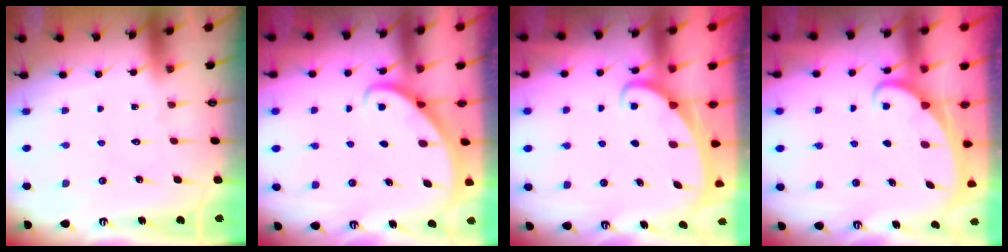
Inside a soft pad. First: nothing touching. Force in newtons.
{"total": 2.8, "press": 2.8, "slide": 0.2}
{"total": 2.3, "press": 2.3, "slide": 0.3}
{"total": 1.9, "press": 1.9, "slide": 0.3}